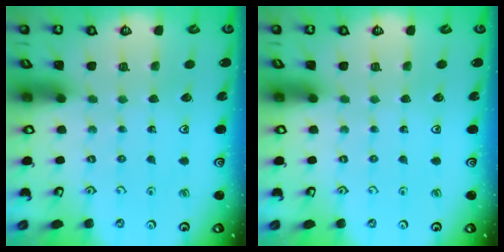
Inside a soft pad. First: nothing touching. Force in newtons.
{"total": 0.0}